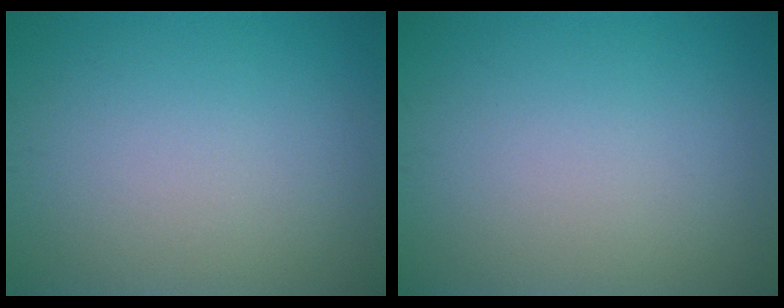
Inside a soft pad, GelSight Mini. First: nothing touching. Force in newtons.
{"total": 0.0}